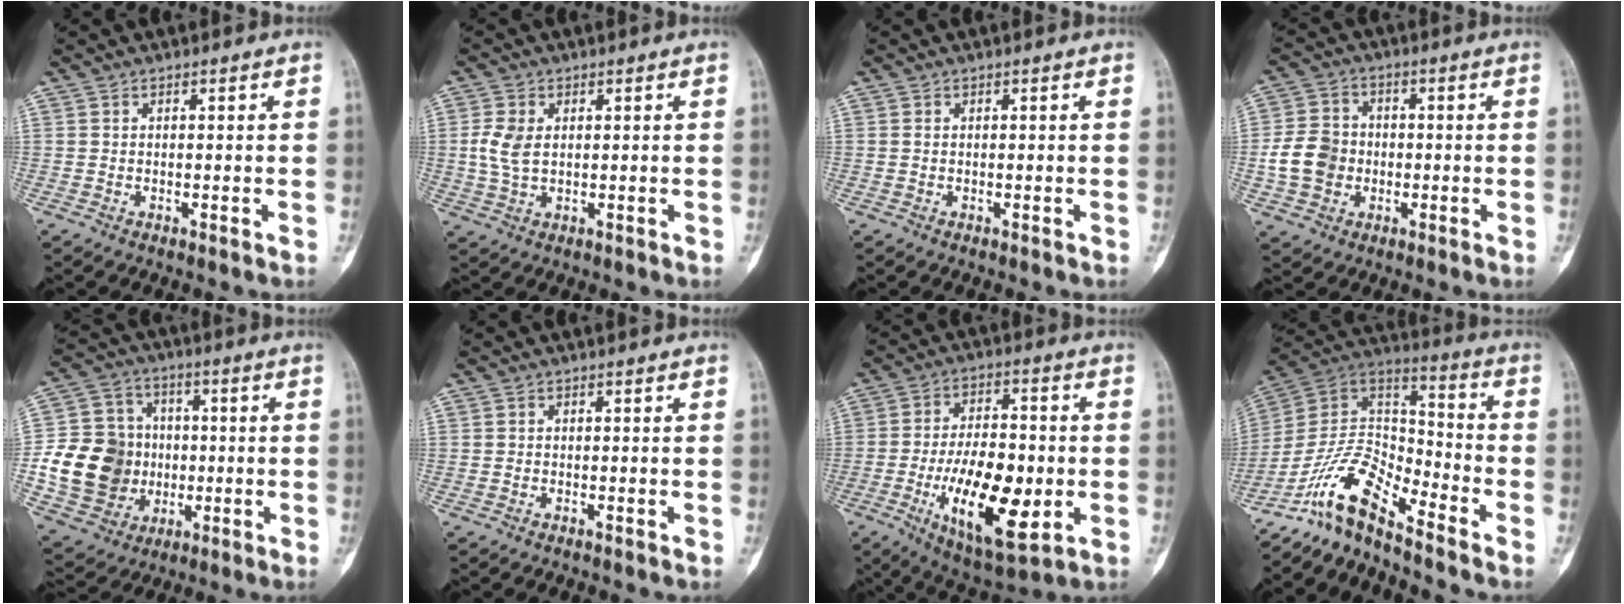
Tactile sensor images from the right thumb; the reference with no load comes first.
{"total": 5.0, "force": [0.7, 3.1, 3.8], "torque": [-0.083, 0.001, 0.017]}
{"total": 0.0}
{"total": 8.7, "force": [-1.4, 7.4, 4.3], "torque": [-0.065, 0.016, -0.029]}
{"total": 17.9, "force": [-1.7, 15.6, 8.6], "torque": [-0.136, 0.022, -0.018]}
{"total": 0.0}
{"total": 18.8, "force": [-4.4, 8.2, 16.3], "torque": [-0.257, 0.007, -0.061]}
{"total": 12.1, "force": [-10.1, 3.3, 5.8], "torque": [-0.104, 0.100, -0.201]}